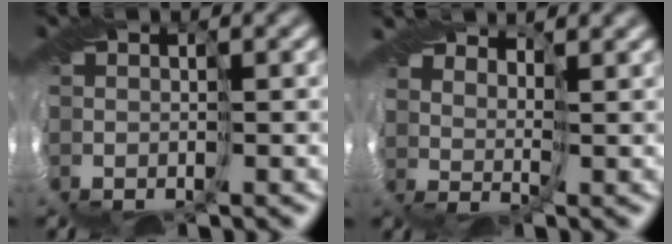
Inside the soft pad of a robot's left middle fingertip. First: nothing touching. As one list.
[{"total": 3.9, "force": [3.0, 1.3, 2.2], "torque": [-0.050, 0.002, 0.046]}]